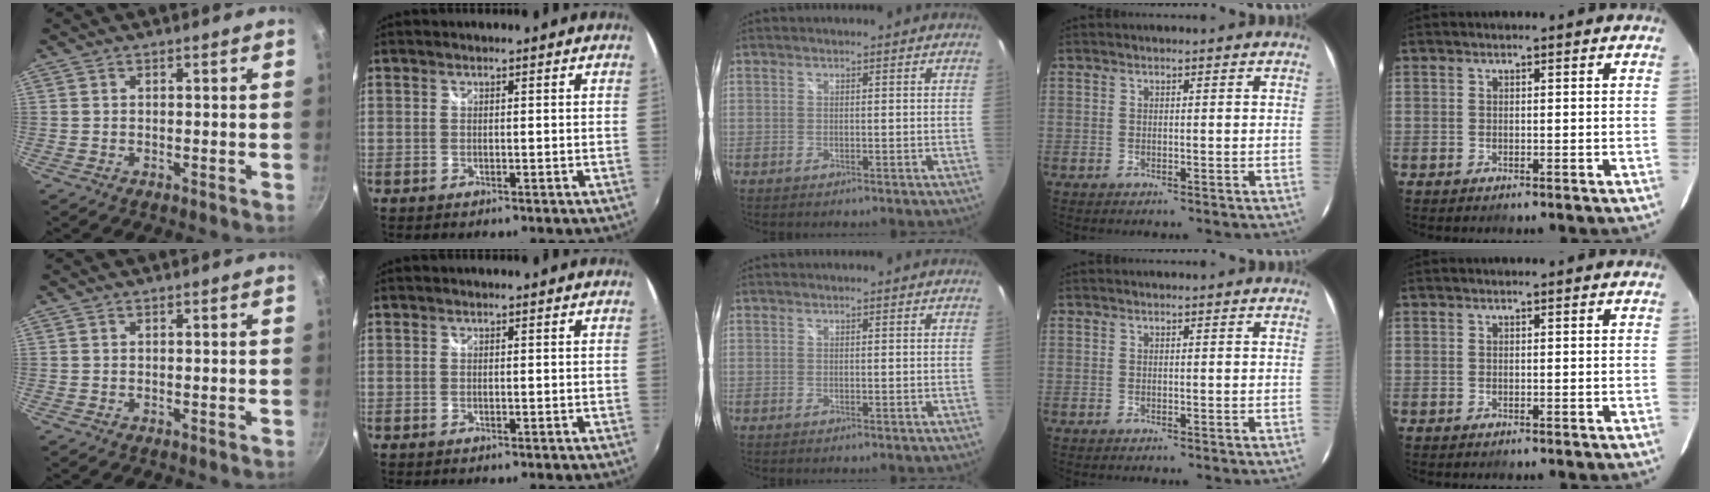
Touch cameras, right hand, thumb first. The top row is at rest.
{}